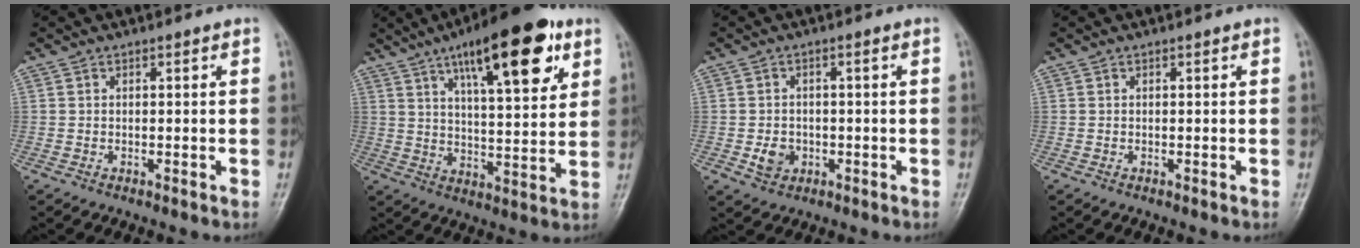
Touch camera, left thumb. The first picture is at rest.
{"total": 19.4, "force": [10.0, 6.3, 15.4], "torque": [-0.200, -0.030, 0.153]}
{"total": 3.7, "force": [-1.0, 3.1, 1.8], "torque": [-0.020, 0.003, -0.011]}
{"total": 0.0}